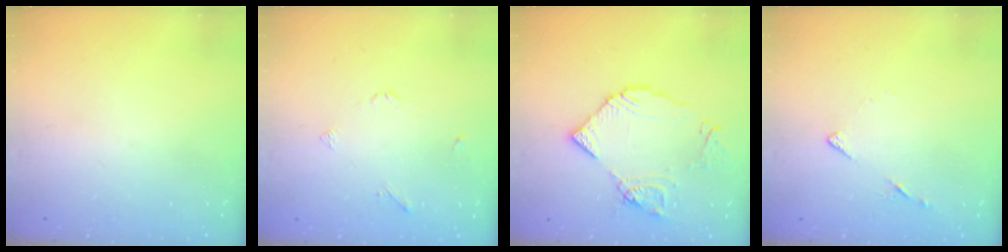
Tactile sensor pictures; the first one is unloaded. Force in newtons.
{"total": 2.2, "press": 2.2, "slide": 0.5}
{"total": 13.2, "press": 13.1, "slide": 1.5}
{"total": 7.1, "press": 7.0, "slide": 1.0}